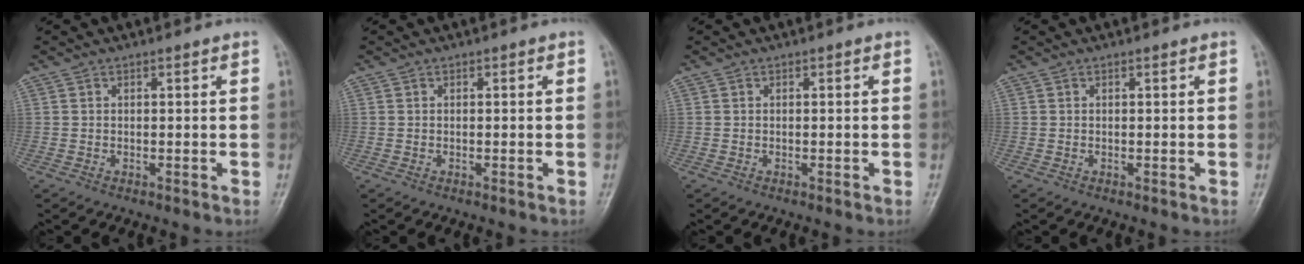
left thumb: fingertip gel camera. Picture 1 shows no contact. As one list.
[{"total": 0.0}, {"total": 0.0}, {"total": 0.0}]